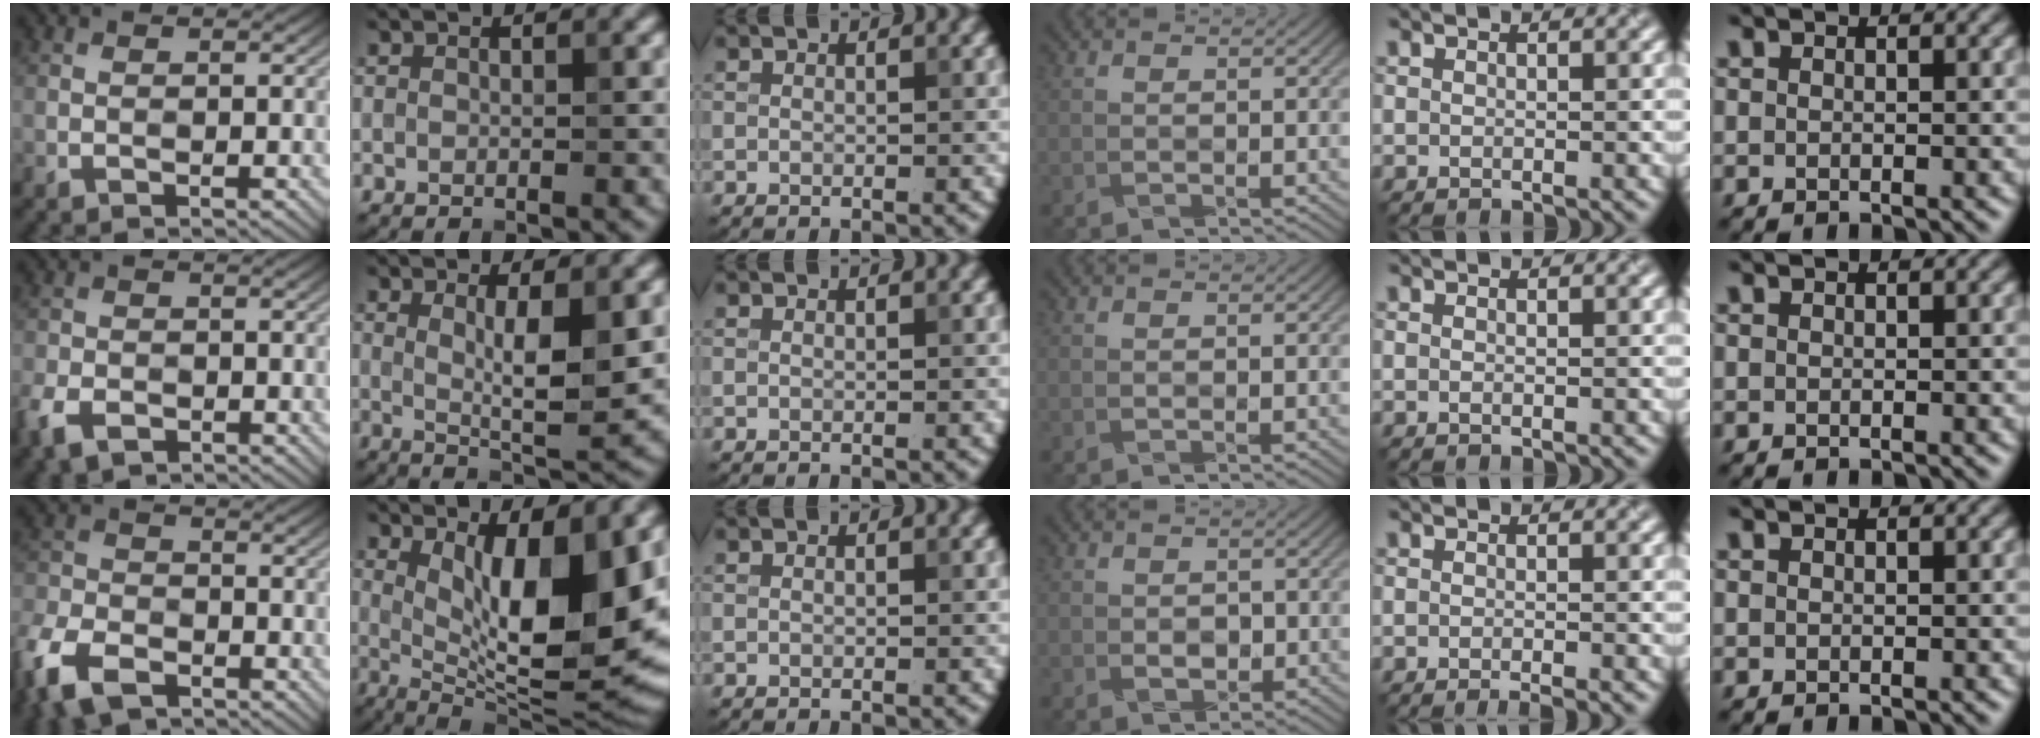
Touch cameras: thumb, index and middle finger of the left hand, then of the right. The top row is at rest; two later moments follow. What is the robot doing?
{"motion": "wrap", "object": "napkin"}